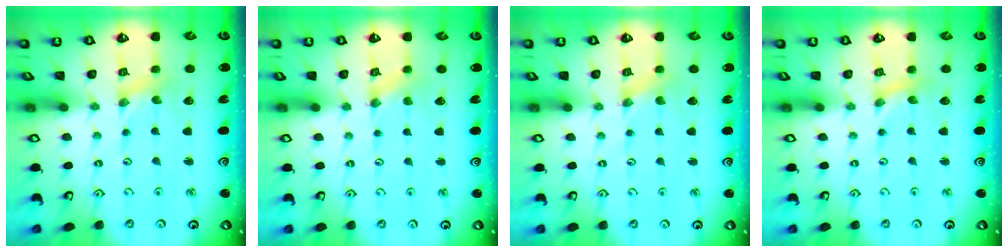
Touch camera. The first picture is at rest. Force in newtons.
{"total": 0.0}
{"total": 0.0}
{"total": 0.0}